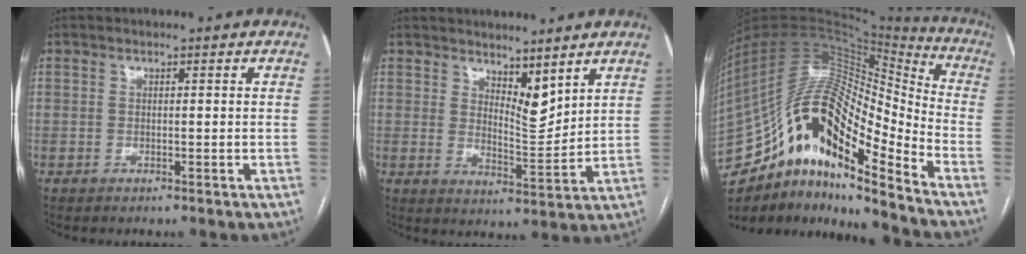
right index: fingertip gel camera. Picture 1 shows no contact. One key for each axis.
{"total": 6.0, "fx": 4.7, "fy": 1.9, "fz": 3.3, "tx": -0.055, "ty": -0.013, "tz": 0.088}
{"total": 24.7, "fx": -14.2, "fy": 6.7, "fz": 19.0, "tx": -0.356, "ty": 0.031, "tz": -0.241}